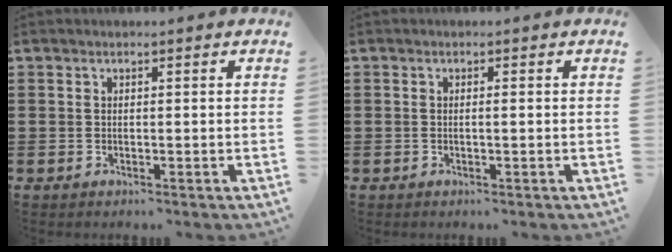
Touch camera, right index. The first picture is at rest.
{"total": 0.6, "force": [-0.2, 0.0, 0.5], "torque": [-0.008, -0.003, -0.002]}